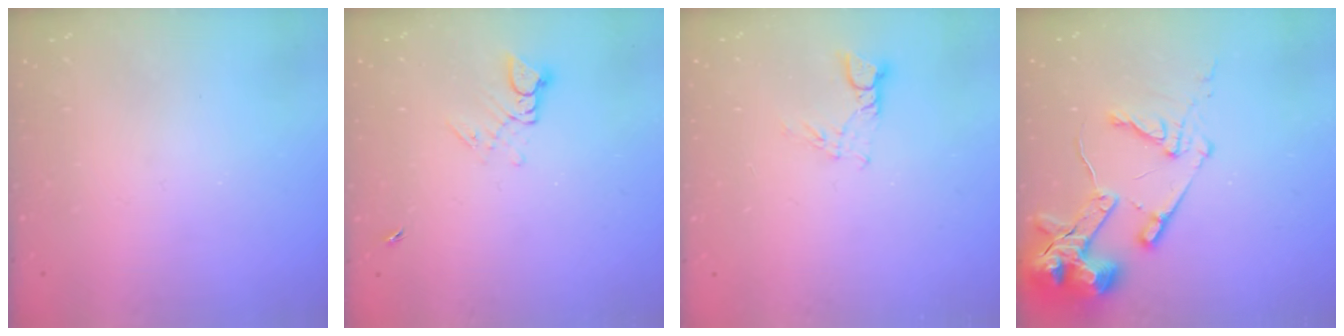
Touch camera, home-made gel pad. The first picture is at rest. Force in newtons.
{"total": 3.7, "press": 3.6, "slide": 0.6}
{"total": 3.8, "press": 3.8, "slide": 0.4}
{"total": 14.5, "press": 14.3, "slide": 1.9}